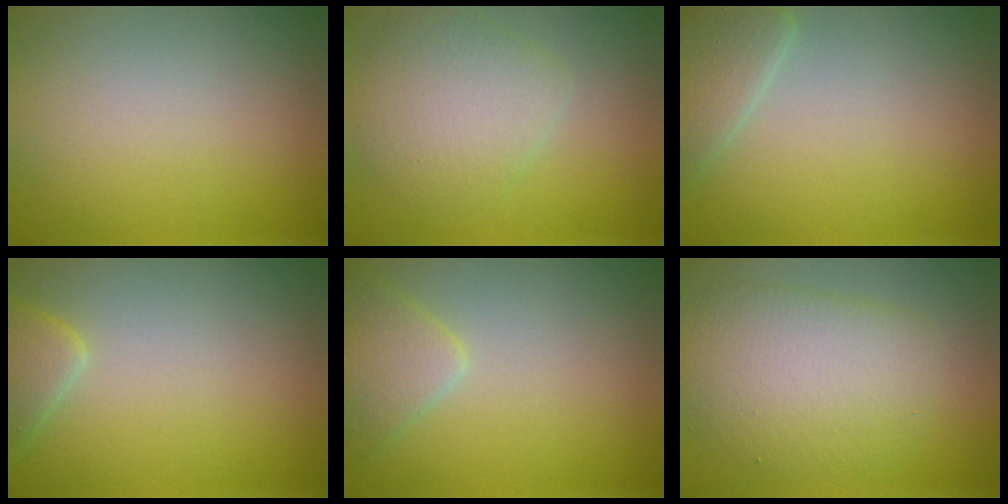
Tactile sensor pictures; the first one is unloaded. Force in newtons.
{"total": 3.9, "press": 3.9, "slide": 0.2}
{"total": 2.7, "press": 2.6, "slide": 0.2}
{"total": 2.4, "press": 2.3, "slide": 0.1}
{"total": 2.7, "press": 2.7, "slide": 0.2}
{"total": 5.7, "press": 5.7, "slide": 0.1}